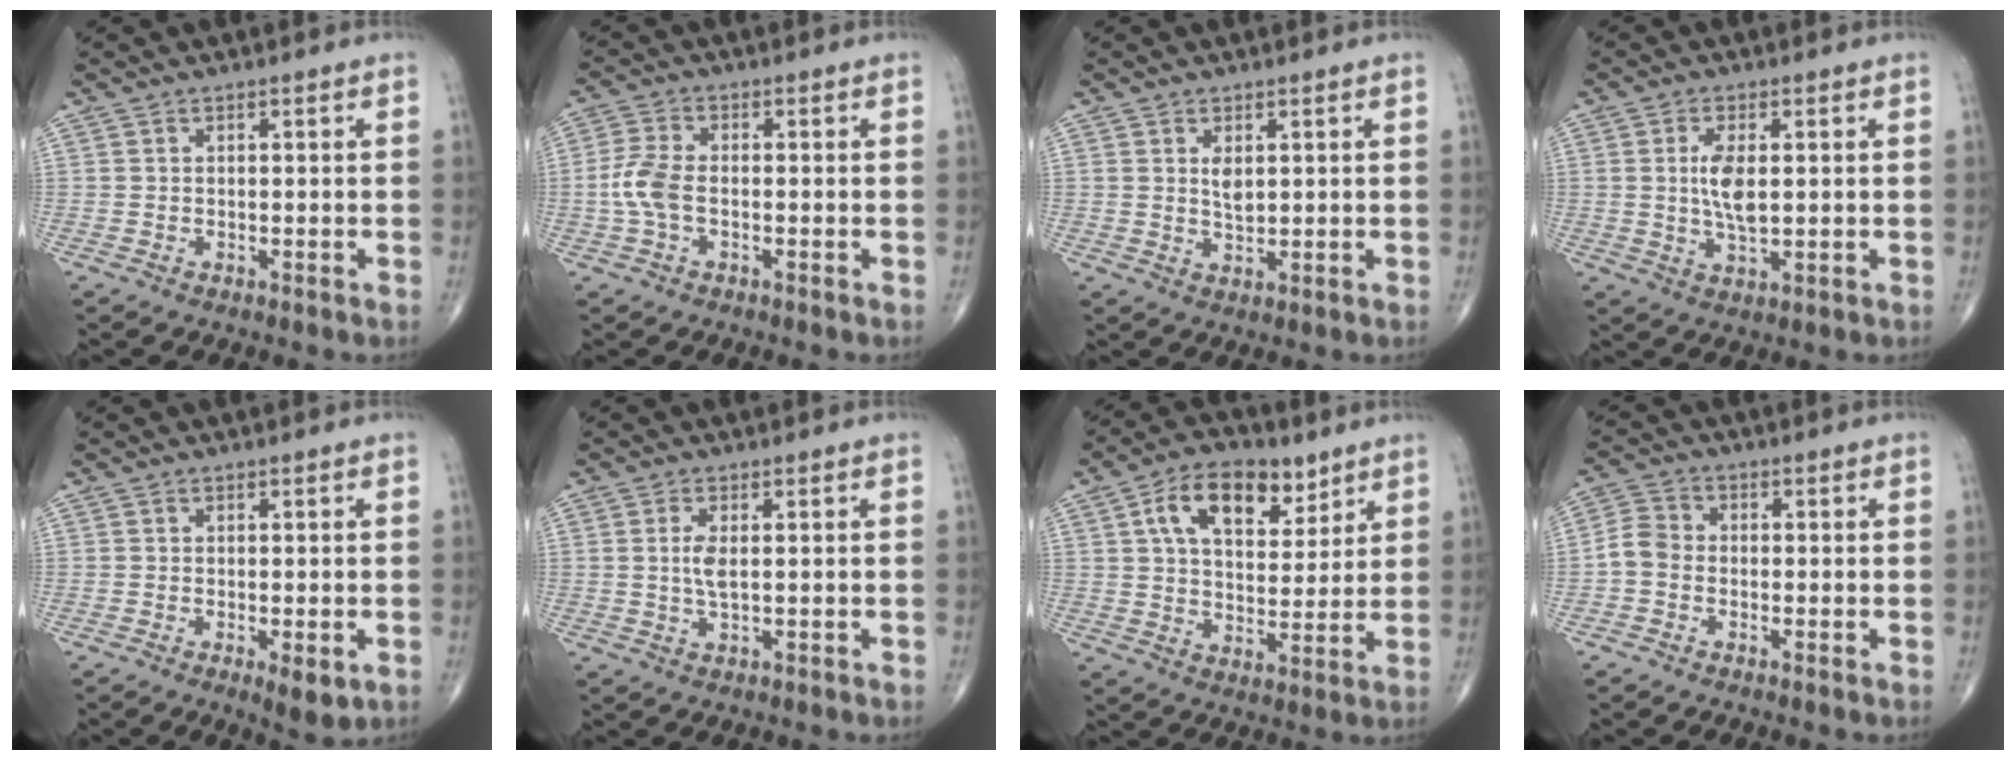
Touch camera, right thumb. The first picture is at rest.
{"total": 5.7, "force": [-1.0, 3.1, 4.7], "torque": [-0.117, 0.014, -0.025]}
{"total": 2.8, "force": [0.9, 1.3, 2.3], "torque": [-0.030, -0.015, 0.016]}
{"total": 6.1, "force": [0.6, 2.5, 5.5], "torque": [-0.102, -0.014, 0.011]}
{"total": 3.9, "force": [-1.2, 1.4, 3.5], "torque": [-0.047, -0.010, -0.014]}
{"total": 3.3, "force": [0.4, 1.1, 3.1], "torque": [-0.064, -0.008, 0.008]}
{"total": 13.7, "force": [6.5, 7.7, 9.1], "torque": [-0.118, -0.015, 0.112]}
{"total": 4.3, "force": [-1.2, 3.4, 2.3], "torque": [-0.039, 0.012, -0.036]}